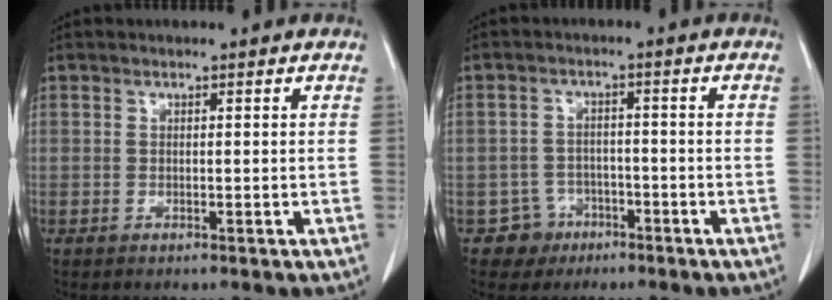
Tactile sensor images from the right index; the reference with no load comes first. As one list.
[{"total": 4.2, "force": [-2.3, 3.5, -0.4], "torque": [0.013, 0.015, -0.036]}]